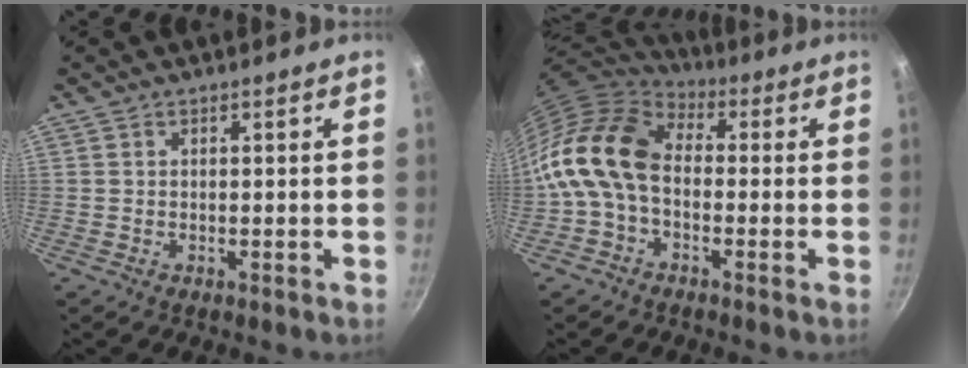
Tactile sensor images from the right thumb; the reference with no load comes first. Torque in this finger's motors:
{"motor_torque": [1.54, 2.83, 1.26, -1.21, 0.41]}